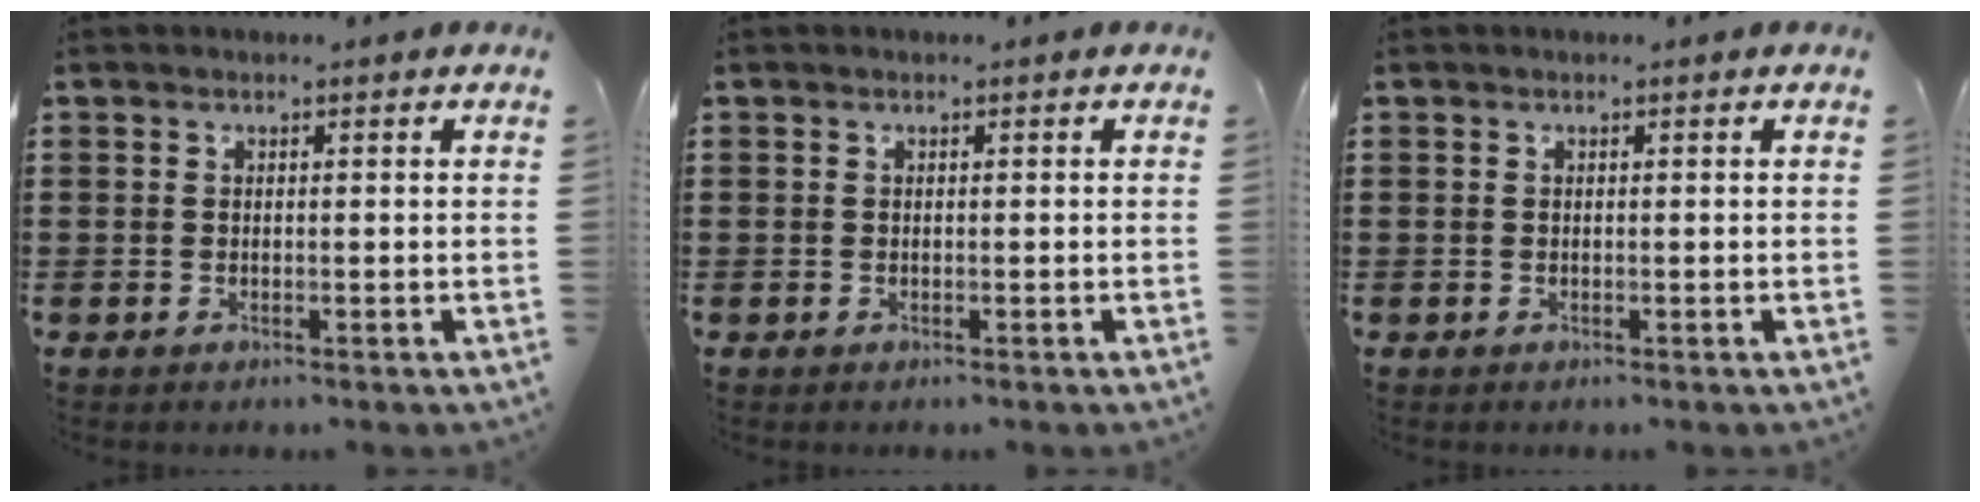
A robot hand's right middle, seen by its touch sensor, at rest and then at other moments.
{"total": 0.0}
{"total": 0.0}